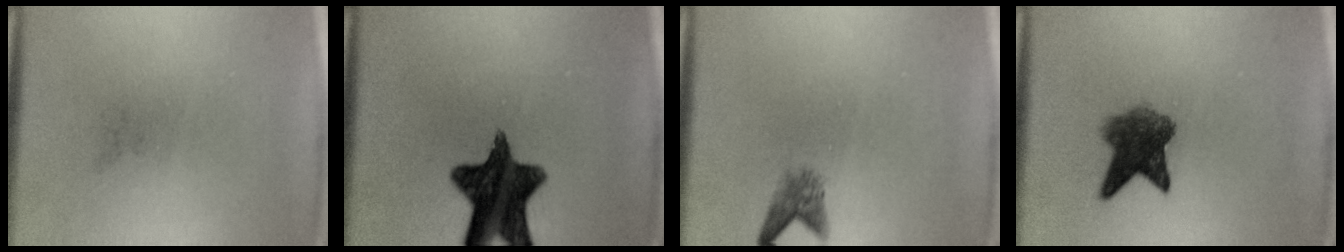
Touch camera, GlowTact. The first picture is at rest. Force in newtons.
{"total": 13.2}
{"total": 2.0}
{"total": 5.7}